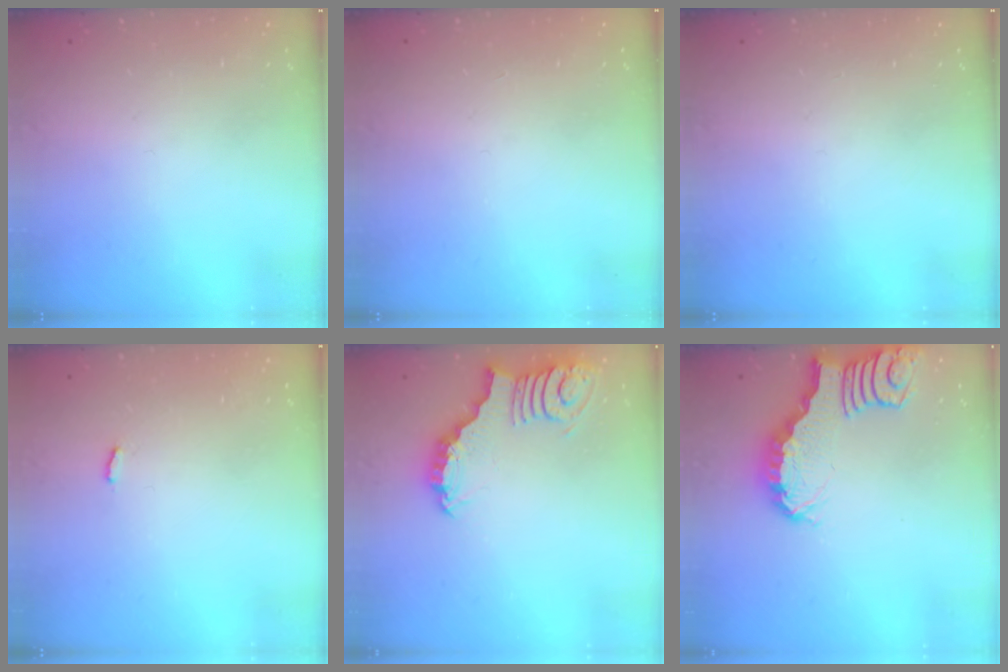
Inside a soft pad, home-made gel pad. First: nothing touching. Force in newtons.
{"total": 1.6, "press": 1.6, "slide": 0.2}
{"total": 0.0}
{"total": 2.2, "press": 2.2, "slide": 0.2}
{"total": 3.0, "press": 3.0, "slide": 0.3}
{"total": 2.5, "press": 2.4, "slide": 0.5}